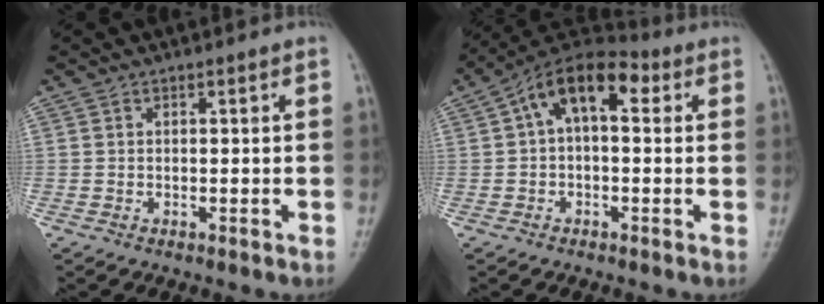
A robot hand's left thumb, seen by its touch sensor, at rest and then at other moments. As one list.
[{"total": 11.4, "force": [2.5, 6.2, 9.2], "torque": [-0.131, 0.038, 0.028]}]